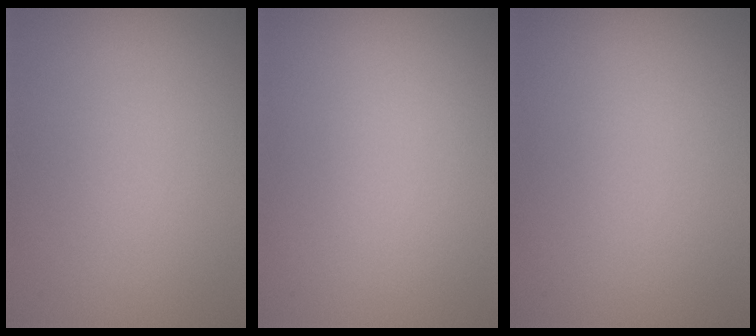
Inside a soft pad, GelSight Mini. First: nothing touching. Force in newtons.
{"total": 0.0}
{"total": 0.0}